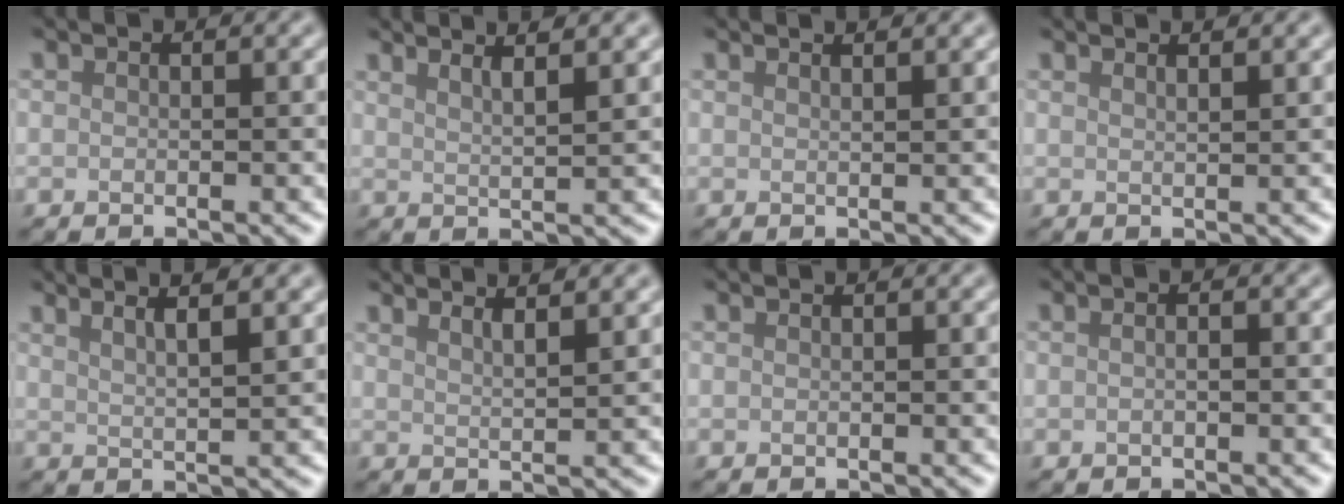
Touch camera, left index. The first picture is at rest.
{"total": 4.2, "force": [3.0, 1.1, 2.8], "torque": [-0.022, 0.020, 0.017]}
{"total": 2.4, "force": [1.9, 0.9, 1.3], "torque": [0.006, 0.009, -0.001]}
{"total": 2.0, "force": [1.6, 0.7, 1.1], "torque": [0.005, 0.005, 0.002]}
{"total": 4.5, "force": [2.8, 1.2, 3.3], "torque": [-0.028, 0.019, 0.019]}
{"total": 3.9, "force": [2.9, 1.1, 2.4], "torque": [-0.008, 0.020, 0.015]}
{"total": 0.0}
{"total": 1.5, "force": [0.3, 0.7, 1.3], "torque": [-0.005, -0.001, -0.013]}